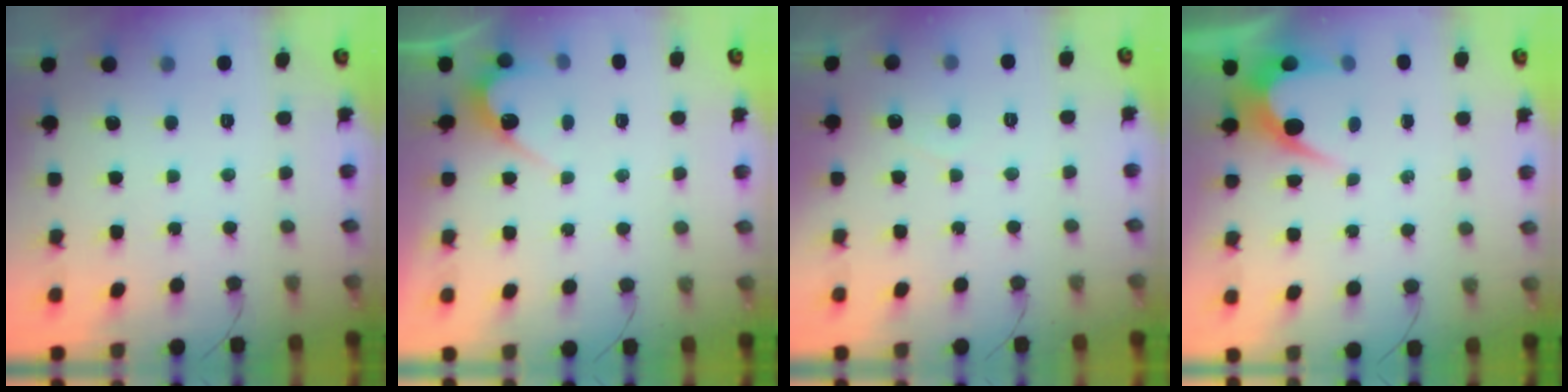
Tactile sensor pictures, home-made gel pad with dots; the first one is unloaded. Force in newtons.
{"total": 4.6, "press": 4.6, "slide": 0.2}
{"total": 1.9, "press": 1.9, "slide": 0.2}
{"total": 4.3, "press": 4.3, "slide": 0.3}